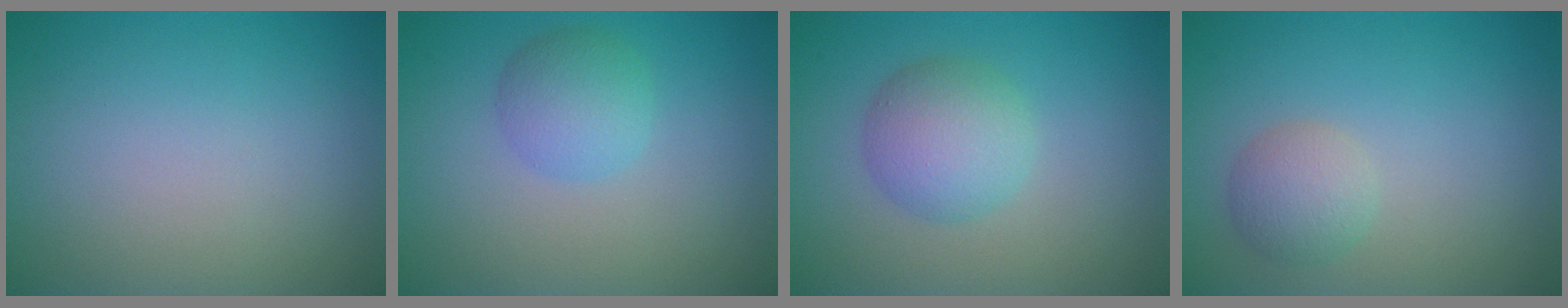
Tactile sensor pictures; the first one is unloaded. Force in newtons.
{"total": 2.9, "press": 2.9, "slide": 0.2}
{"total": 4.1, "press": 4.1, "slide": 0.1}
{"total": 2.4, "press": 2.4, "slide": 0.1}